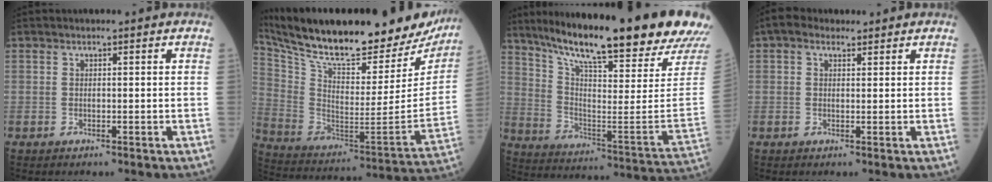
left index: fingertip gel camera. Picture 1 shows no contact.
{"total": 32.9, "force": [28.3, 7.6, 15.0], "torque": [-0.281, -0.054, 0.403]}
{"total": 26.3, "force": [21.4, 1.0, 15.3], "torque": [-0.262, -0.052, 0.312]}
{"total": 2.7, "force": [1.7, 1.6, 1.3], "torque": [-0.034, 0.026, 0.030]}